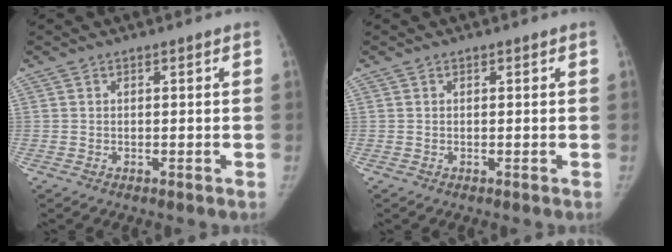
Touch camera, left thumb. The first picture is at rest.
{"total": 0.0}